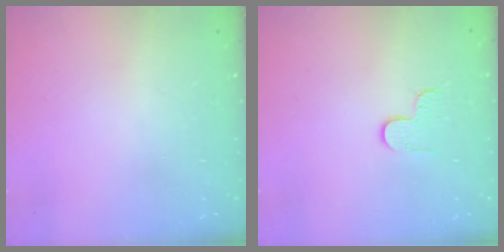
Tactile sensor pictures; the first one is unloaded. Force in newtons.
{"total": 4.1, "press": 4.1, "slide": 0.5}